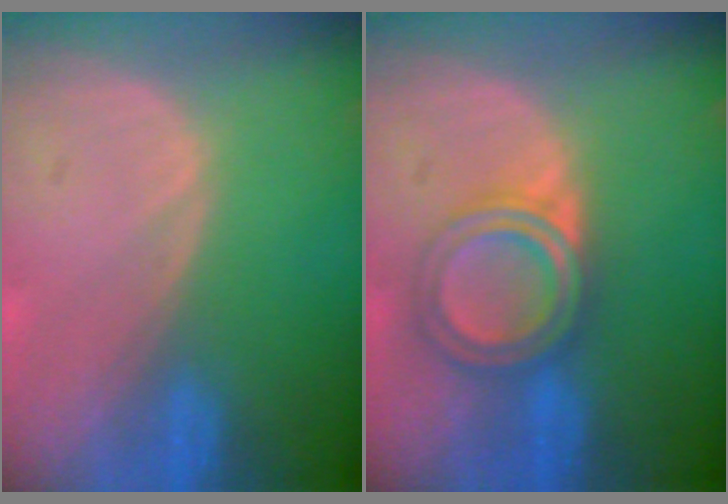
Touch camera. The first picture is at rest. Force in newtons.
{"total": 5.6, "press": 5.6, "slide": 0.1}